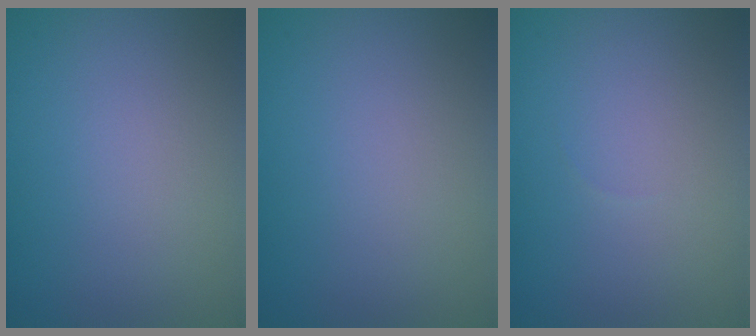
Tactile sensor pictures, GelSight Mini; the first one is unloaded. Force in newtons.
{"total": 0.0}
{"total": 0.0}